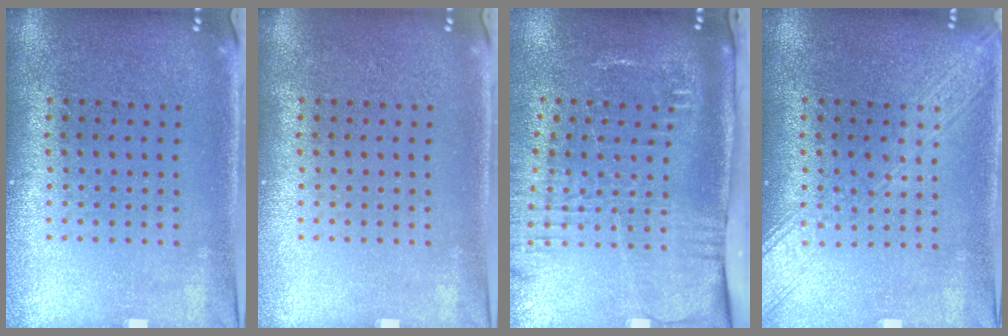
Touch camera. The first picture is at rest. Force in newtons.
{"total": 0.0}
{"total": 2.7, "press": 2.1, "slide": 1.7}
{"total": 3.5, "press": 3.5, "slide": 0.5}